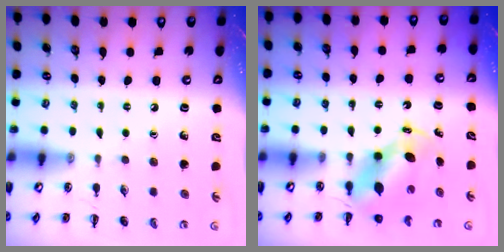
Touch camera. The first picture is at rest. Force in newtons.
{"total": 5.5, "press": 5.4, "slide": 1.2}